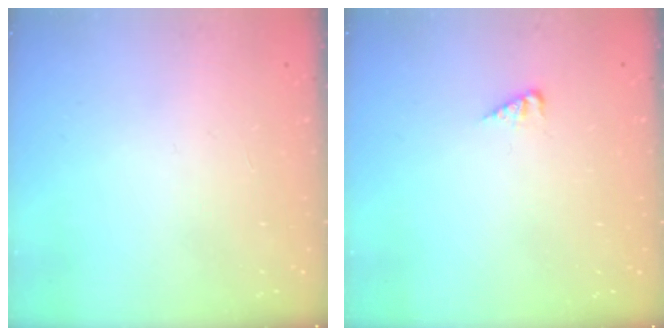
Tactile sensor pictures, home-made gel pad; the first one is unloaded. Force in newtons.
{"total": 2.9, "press": 2.9, "slide": 0.4}